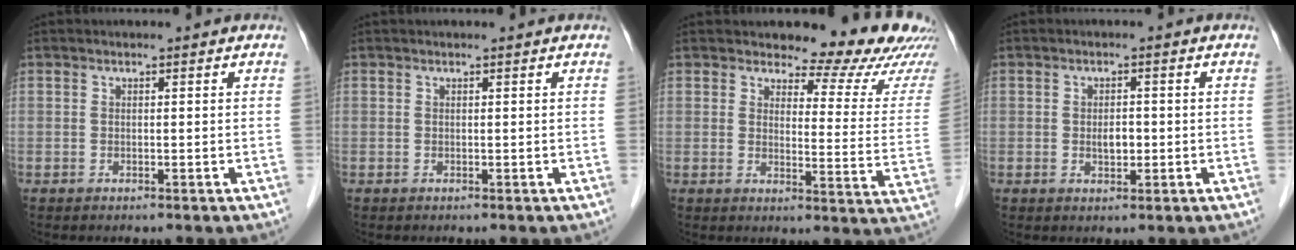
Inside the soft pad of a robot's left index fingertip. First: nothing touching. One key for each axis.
{"total": 0.7, "fx": 0.6, "fy": 0.1, "fz": 0.2, "tx": -0.003, "ty": 0.012, "tz": 0.010}
{"total": 14.2, "fx": 13.4, "fy": 2.2, "fz": 4.0, "tx": -0.033, "ty": -0.083, "tz": 0.126}
{"total": 2.3, "fx": -0.3, "fy": 1.3, "fz": 1.9, "tx": -0.033, "ty": 0.001, "tz": -0.002}